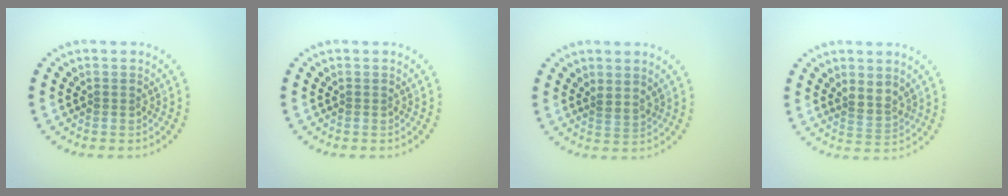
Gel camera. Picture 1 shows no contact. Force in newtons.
{"total": 0.0}
{"total": 1.0, "press": 0.7, "slide": 0.7}
{"total": 2.1, "press": 1.8, "slide": 1.1}